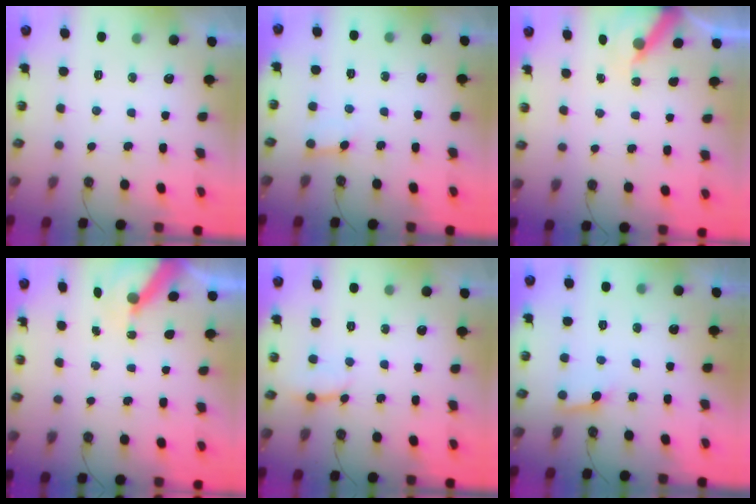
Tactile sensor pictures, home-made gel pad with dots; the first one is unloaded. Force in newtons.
{"total": 2.9, "press": 2.9, "slide": 0.2}
{"total": 6.7, "press": 6.7, "slide": 0.5}
{"total": 7.0, "press": 7.0, "slide": 0.8}
{"total": 3.6, "press": 3.6, "slide": 0.2}
{"total": 3.3, "press": 3.3, "slide": 0.3}